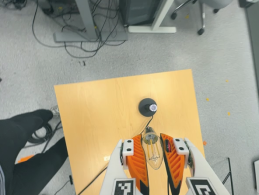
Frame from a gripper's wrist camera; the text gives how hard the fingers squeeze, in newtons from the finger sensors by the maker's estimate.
{"total": 23.4, "left": 26.2, "right": 20.5}